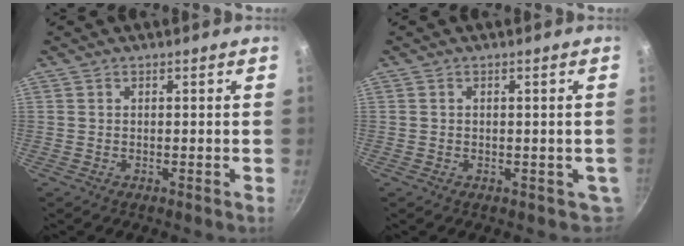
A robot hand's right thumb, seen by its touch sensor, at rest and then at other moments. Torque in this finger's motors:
{"motor_torque": [1.13, 0.17, -0.27, 0.13, -0.02]}